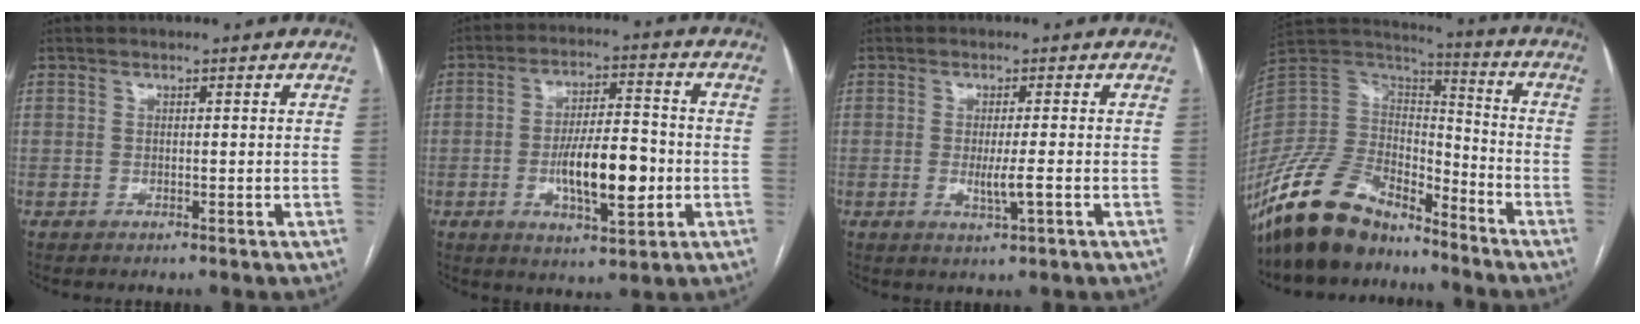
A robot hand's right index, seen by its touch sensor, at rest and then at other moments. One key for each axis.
{"total": 11.3, "fx": -2.4, "fy": 3.3, "fz": 10.5, "tx": -0.185, "ty": 0.004, "tz": -0.035}
{"total": 3.2, "fx": -0.7, "fy": -0.1, "fz": 3.1, "tx": -0.058, "ty": -0.008, "tz": -0.011}
{"total": 16.0, "fx": -13.0, "fy": 6.5, "fz": 6.8, "tx": -0.142, "ty": 0.028, "tz": -0.248}